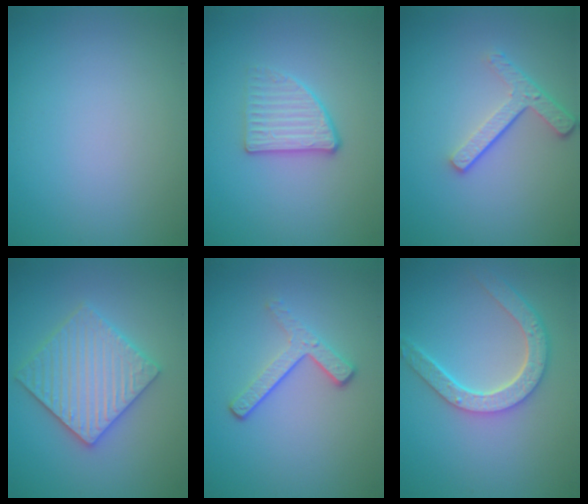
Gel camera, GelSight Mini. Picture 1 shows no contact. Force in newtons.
{"total": 2.7, "press": 2.4, "slide": 1.2}
{"total": 3.5, "press": 2.6, "slide": 2.3}
{"total": 5.8, "press": 5.7, "slide": 1.1}
{"total": 3.1, "press": 2.3, "slide": 2.1}
{"total": 5.0, "press": 4.1, "slide": 3.0}